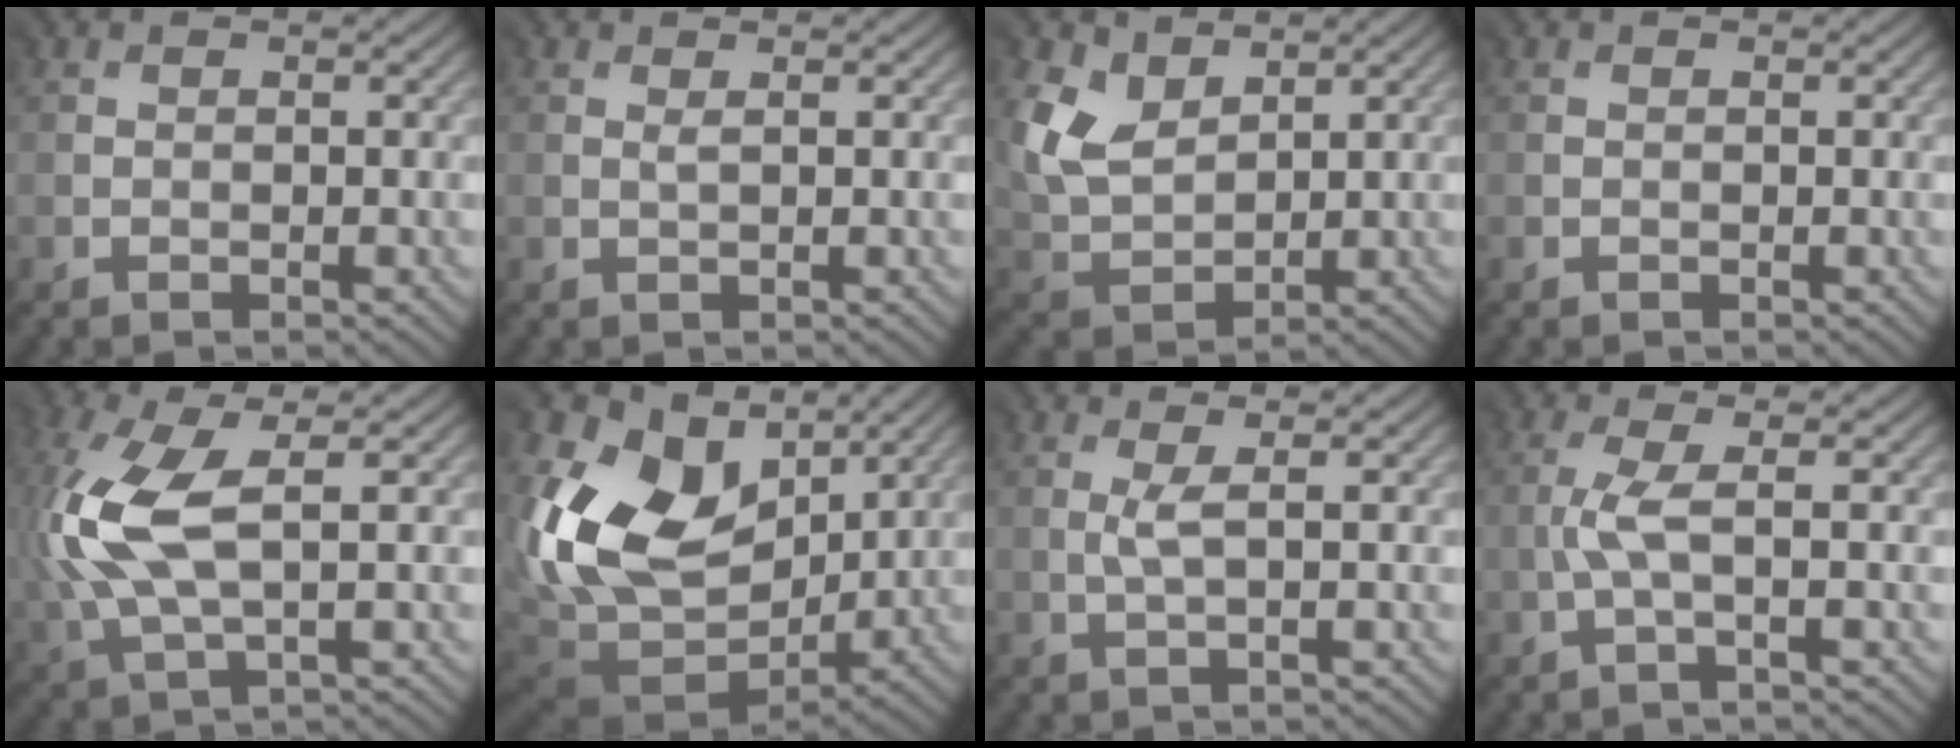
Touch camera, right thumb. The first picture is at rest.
{"total": 0.8, "force": [0.8, -0.3, -0.1], "torque": [-0.002, 0.002, 0.014]}
{"total": 6.2, "force": [4.4, 3.9, 1.8], "torque": [-0.068, 0.004, 0.092]}
{"total": 0.0}
{"total": 8.6, "force": [2.0, 3.7, 7.5], "torque": [-0.199, 0.012, 0.039]}
{"total": 17.2, "force": [5.9, 13.1, 9.4], "torque": [-0.197, 0.000, 0.135]}
{"total": 1.0, "force": [0.7, -0.4, 0.6], "torque": [-0.016, 0.006, 0.013]}
{"total": 1.9, "force": [-0.1, -0.2, 1.9], "torque": [-0.045, 0.010, -0.005]}